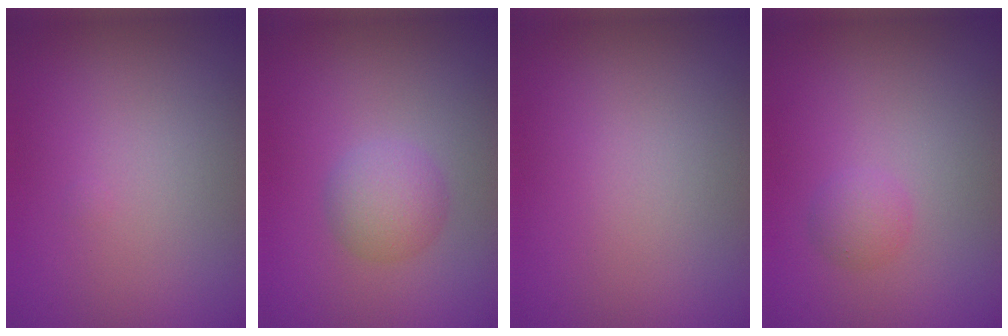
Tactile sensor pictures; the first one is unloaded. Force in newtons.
{"total": 2.5, "press": 2.5, "slide": 0.0}
{"total": 0.0}
{"total": 1.3, "press": 1.3, "slide": 0.1}